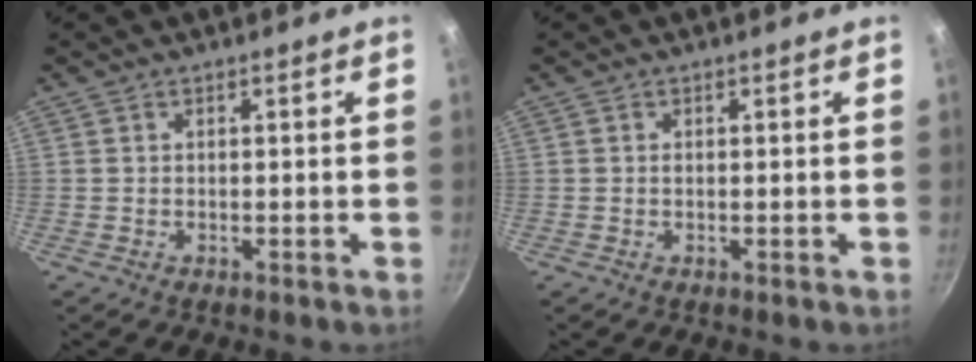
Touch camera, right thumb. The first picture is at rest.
{"total": 0.0}